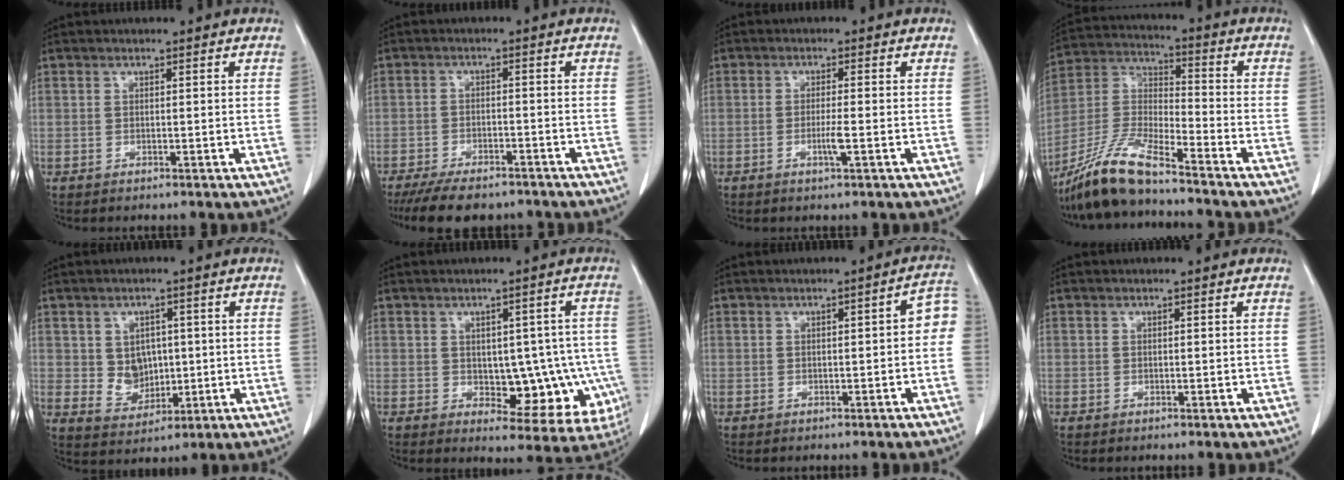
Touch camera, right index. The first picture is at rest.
{"total": 9.6, "force": [-7.9, 3.4, 4.1], "torque": [-0.057, -0.007, -0.119]}
{"total": 2.4, "force": [-0.8, -0.2, 2.2], "torque": [-0.045, -0.004, -0.013]}
{"total": 12.5, "force": [-10.2, 1.2, 7.2], "torque": [-0.155, -0.012, -0.198]}
{"total": 5.3, "force": [0.7, 4.5, 2.7], "torque": [-0.044, 0.005, 0.027]}
{"total": 10.5, "force": [-1.3, 5.9, 8.6], "torque": [-0.084, 0.014, 0.004]}
{"total": 3.7, "force": [-0.3, 1.2, 3.5], "torque": [-0.035, 0.016, -0.009]}
{"total": 0.0}